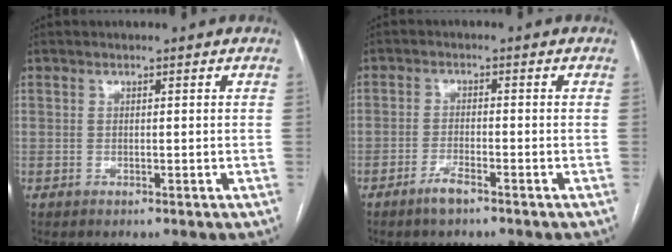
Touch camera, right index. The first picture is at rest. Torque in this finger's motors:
{"motor_torque": [0.25, -0.03, 0.13, 0.03]}